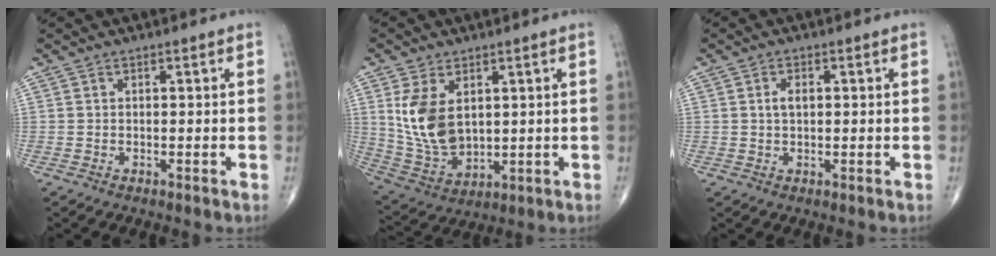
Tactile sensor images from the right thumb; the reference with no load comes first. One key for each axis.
{"total": 12.1, "fx": 2.9, "fy": 7.6, "fz": 9.0, "tx": -0.164, "ty": -0.017, "tz": 0.075}
{"total": 2.5, "fx": 0.5, "fy": 1.4, "fz": 2.0, "tx": -0.037, "ty": 0.004, "tz": 0.009}